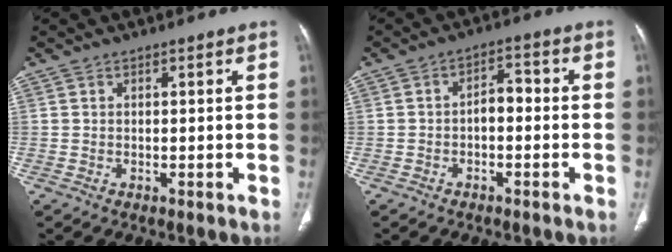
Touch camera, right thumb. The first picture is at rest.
{"total": 3.9, "force": [-1.0, 2.3, 3.0], "torque": [-0.035, 0.024, -0.022]}